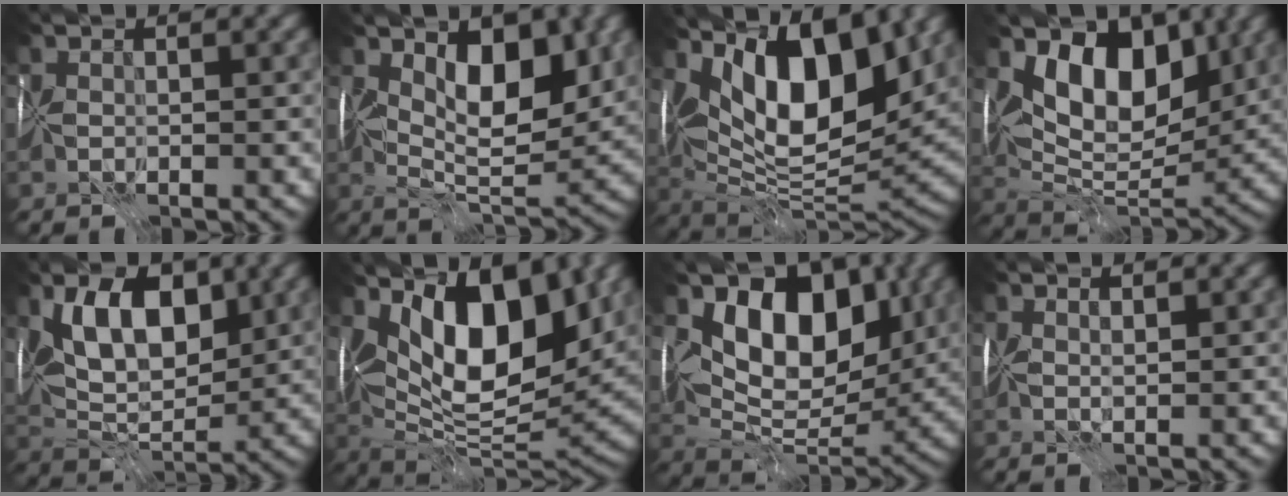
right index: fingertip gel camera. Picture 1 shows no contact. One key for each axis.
{"total": 6.7, "fx": 2.4, "fy": 3.1, "fz": 5.4, "tx": -0.067, "ty": -0.018, "tz": 0.036}
{"total": 12.6, "fx": 5.6, "fy": 5.0, "fz": 10.1, "tx": -0.141, "ty": 0.003, "tz": 0.091}
{"total": 9.1, "fx": 3.9, "fy": 5.2, "fz": 6.3, "tx": -0.083, "ty": -0.018, "tz": 0.066}
{"total": 7.8, "fx": 3.0, "fy": 4.0, "fz": 6.0, "tx": -0.081, "ty": -0.005, "tz": 0.041}
{"total": 12.4, "fx": 4.7, "fy": 5.4, "fz": 10.1, "tx": -0.134, "ty": -0.008, "tz": 0.074}
{"total": 10.0, "fx": 3.7, "fy": 6.1, "fz": 7.0, "tx": -0.077, "ty": -0.014, "tz": 0.063}
{"total": 0.8, "fx": 0.6, "fy": -0.4, "fz": 0.0, "tx": 0.011, "ty": -0.003, "tz": 0.012}